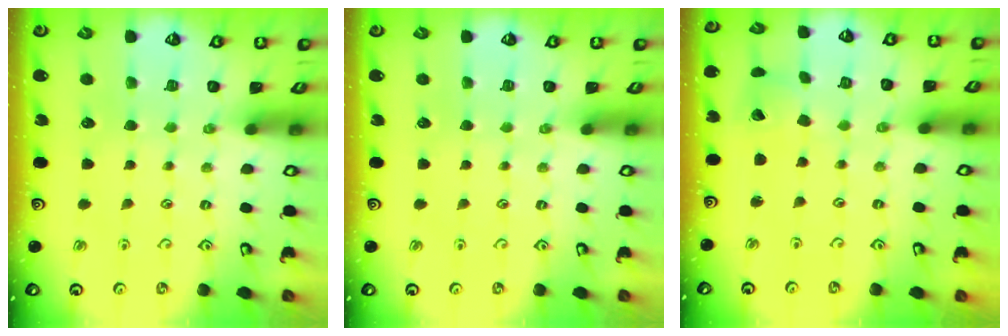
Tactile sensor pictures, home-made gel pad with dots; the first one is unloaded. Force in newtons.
{"total": 0.0}
{"total": 4.7, "press": 4.7, "slide": 0.6}